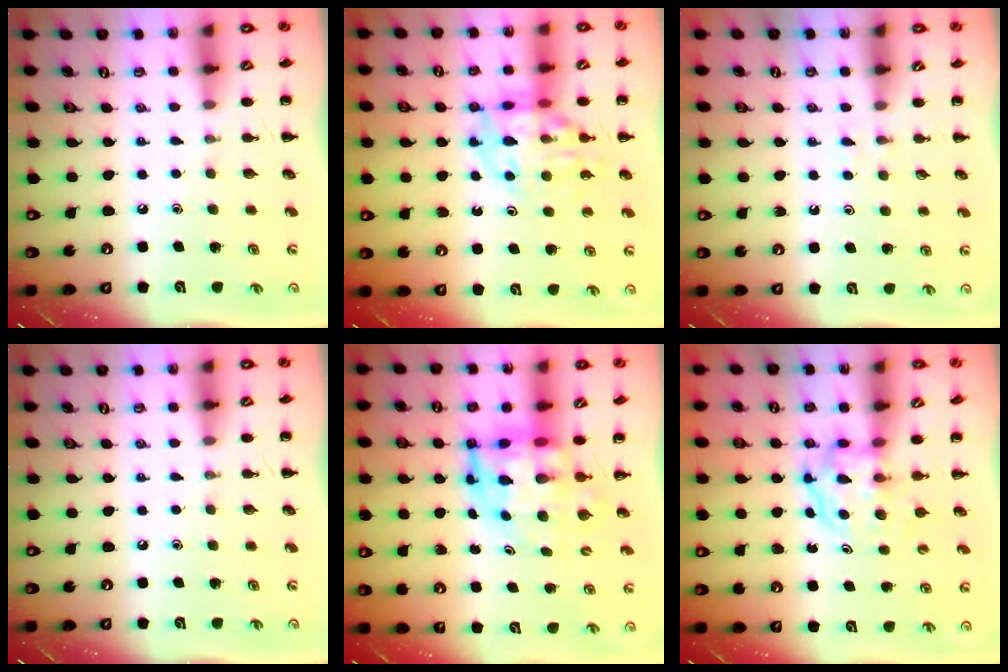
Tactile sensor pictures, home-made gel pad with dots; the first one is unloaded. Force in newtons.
{"total": 14.1, "press": 13.8, "slide": 2.6}
{"total": 2.1, "press": 1.8, "slide": 0.9}
{"total": 0.0}
{"total": 7.5, "press": 7.1, "slide": 2.5}
{"total": 3.7, "press": 3.7, "slide": 0.2}